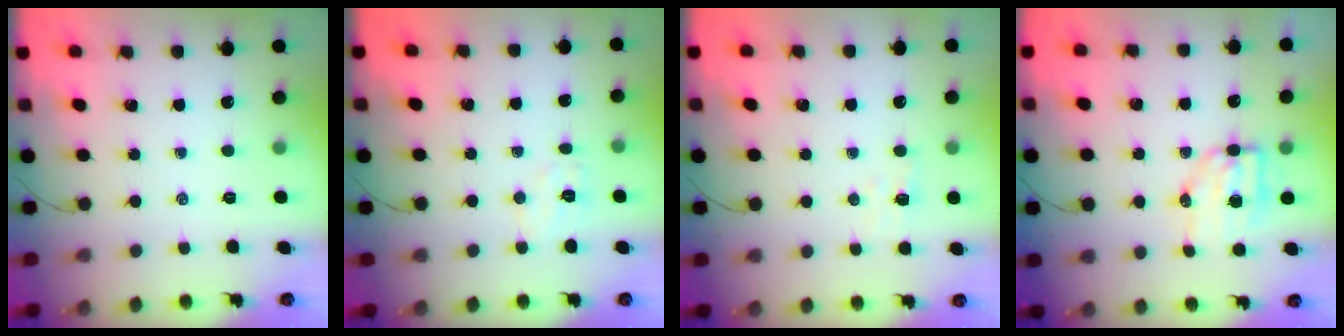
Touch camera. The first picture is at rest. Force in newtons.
{"total": 5.2, "press": 5.1, "slide": 1.2}
{"total": 3.2, "press": 3.0, "slide": 0.9}
{"total": 6.9, "press": 6.8, "slide": 1.2}